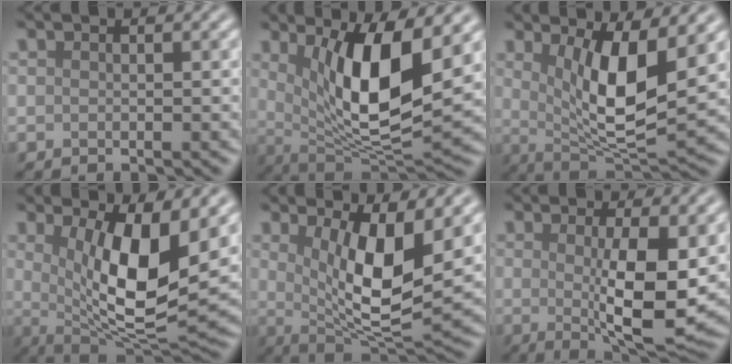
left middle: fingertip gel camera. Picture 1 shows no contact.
{"total": 9.5, "force": [2.5, 3.0, 8.7], "torque": [-0.142, -0.022, 0.051]}
{"total": 7.7, "force": [2.0, 2.3, 7.0], "torque": [-0.122, -0.020, 0.040]}
{"total": 10.3, "force": [2.0, 3.4, 9.5], "torque": [-0.154, -0.020, 0.039]}
{"total": 8.7, "force": [2.0, 2.9, 8.0], "torque": [-0.135, -0.023, 0.041]}
{"total": 7.7, "force": [0.2, 1.9, 7.4], "torque": [-0.115, -0.015, 0.012]}